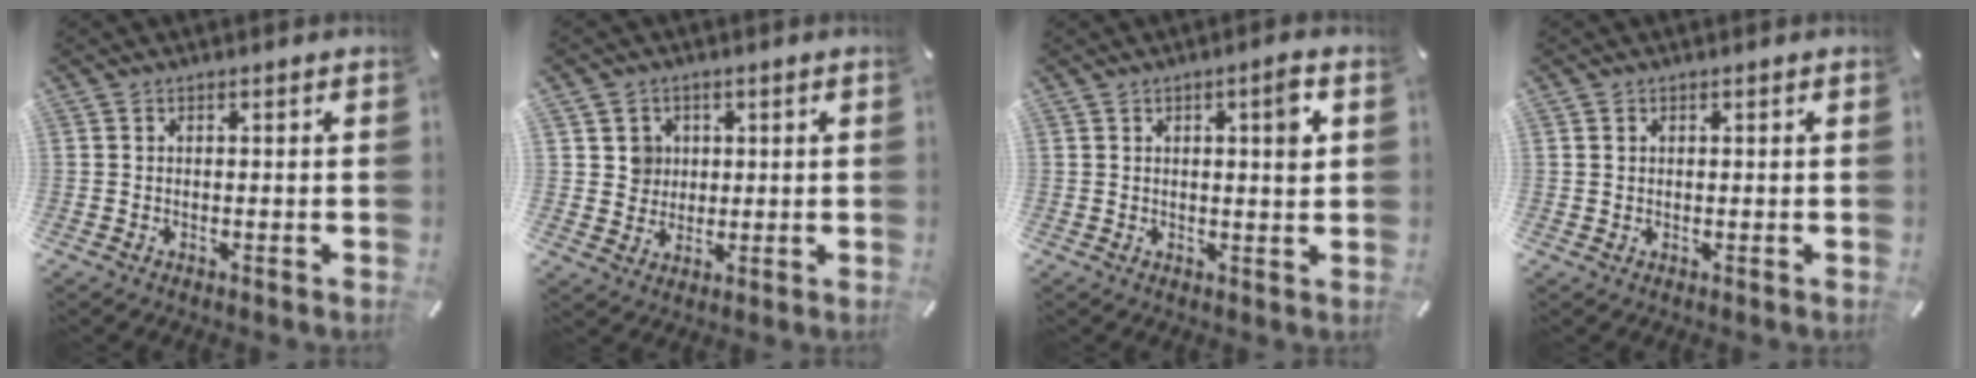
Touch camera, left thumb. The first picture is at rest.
{"total": 5.4, "force": [1.4, 5.3, 0.1], "torque": [0.003, 0.001, 0.024]}
{"total": 4.7, "force": [1.5, 1.1, 4.3], "torque": [-0.054, -0.009, 0.016]}
{"total": 0.9, "force": [0.2, 0.8, 0.3], "torque": [-0.007, 0.004, 0.004]}